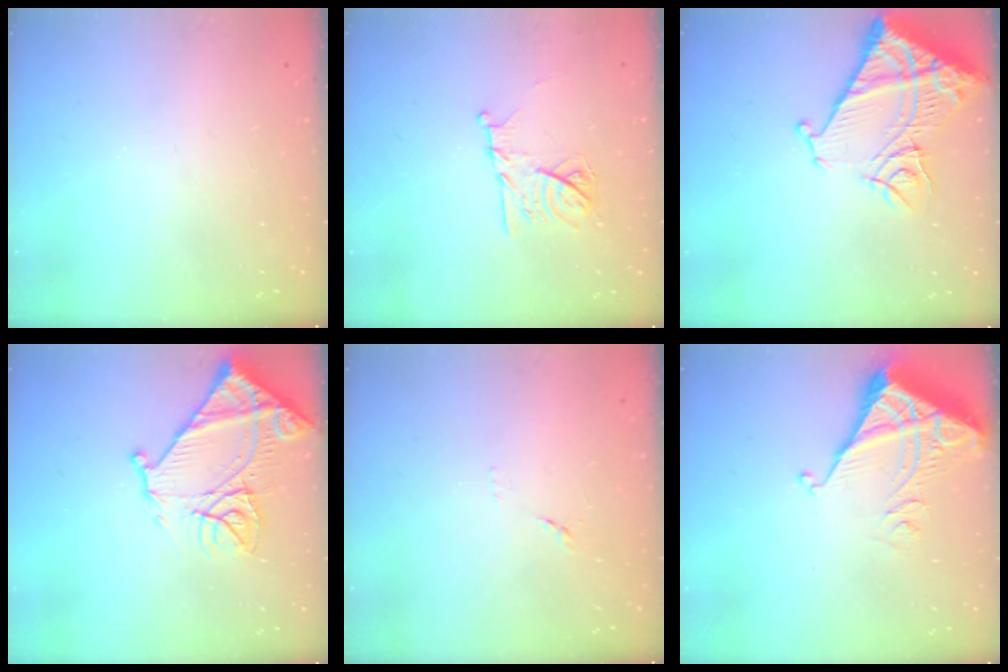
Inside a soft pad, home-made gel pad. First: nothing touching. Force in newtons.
{"total": 11.7, "press": 11.7, "slide": 0.1}
{"total": 18.4, "press": 18.3, "slide": 2.2}
{"total": 17.7, "press": 17.6, "slide": 1.9}
{"total": 7.6, "press": 7.6, "slide": 0.7}
{"total": 5.3, "press": 5.3, "slide": 0.7}